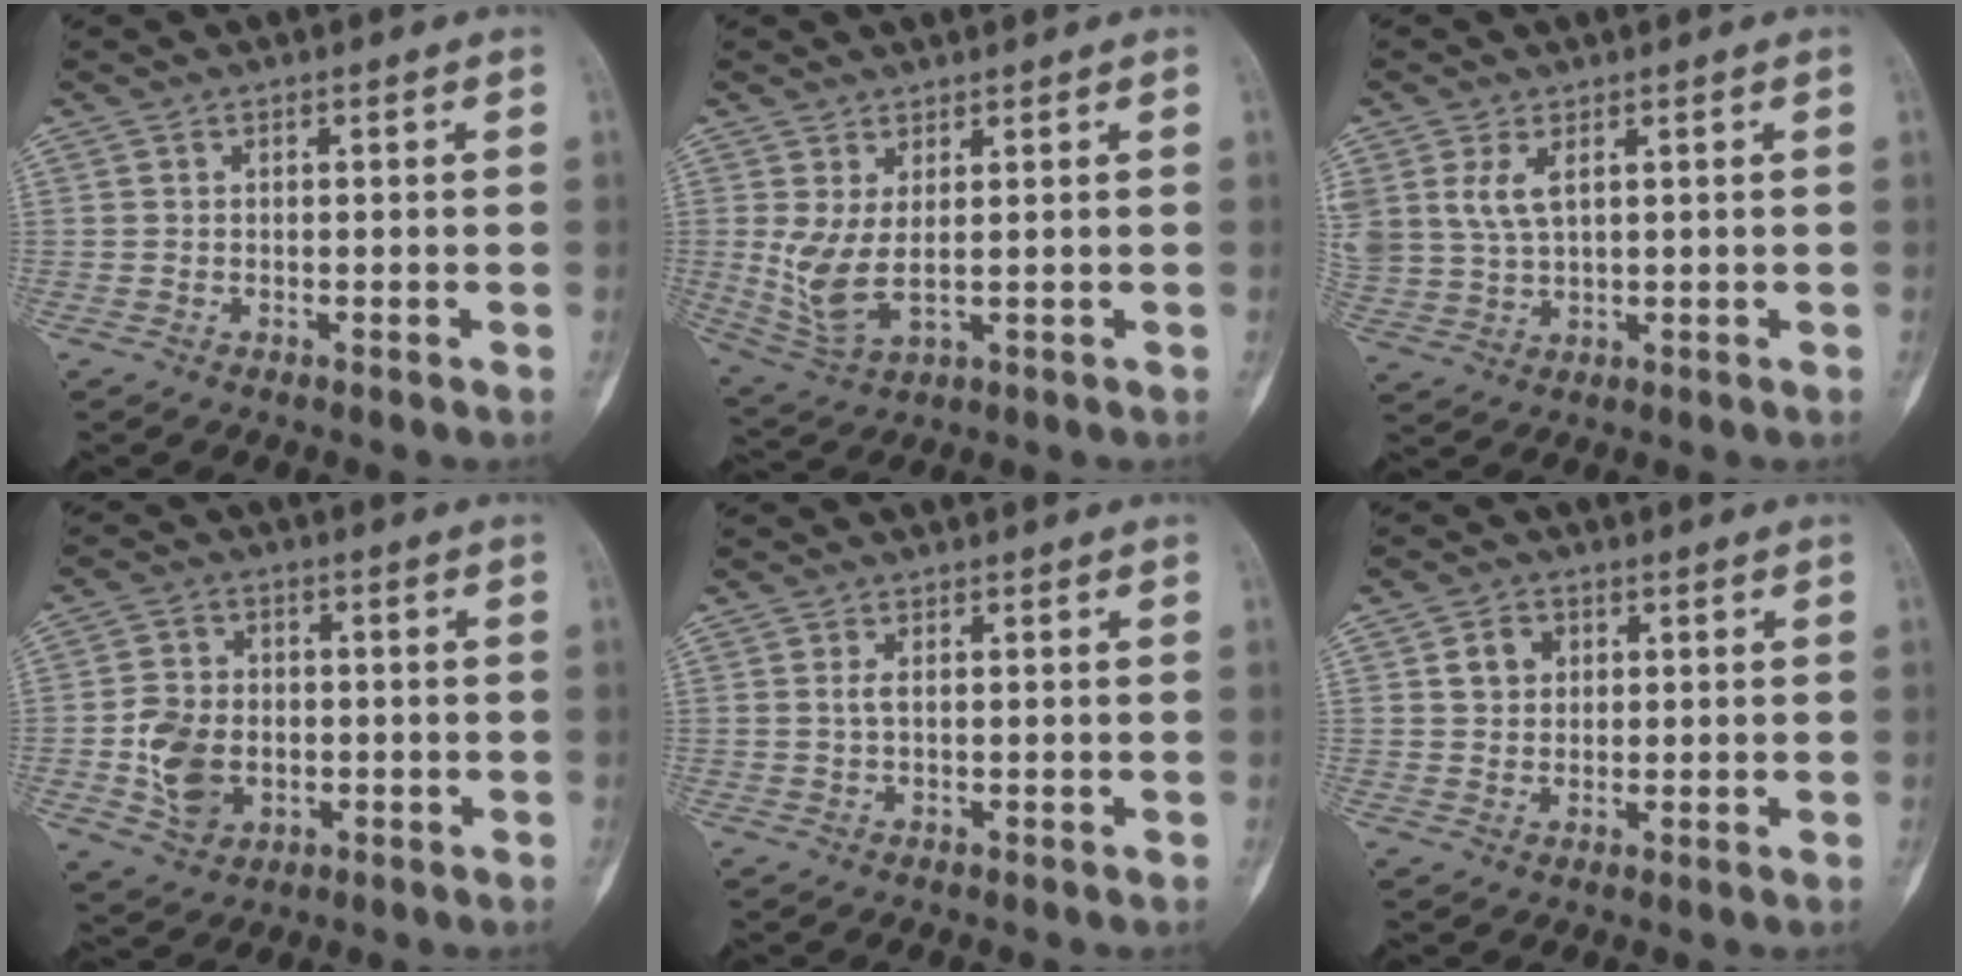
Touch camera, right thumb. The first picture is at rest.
{"total": 7.0, "force": [1.1, 3.0, 6.2], "torque": [-0.145, -0.013, 0.038]}
{"total": 6.0, "force": [2.4, 3.2, 4.5], "torque": [-0.103, -0.003, 0.059]}
{"total": 9.4, "force": [-1.6, 7.4, 5.6], "torque": [-0.080, 0.010, -0.023]}
{"total": 1.2, "force": [0.2, 0.4, 1.1], "torque": [-0.031, 0.001, 0.006]}
{"total": 4.2, "force": [1.3, 3.5, 2.0], "torque": [-0.015, 0.000, 0.022]}